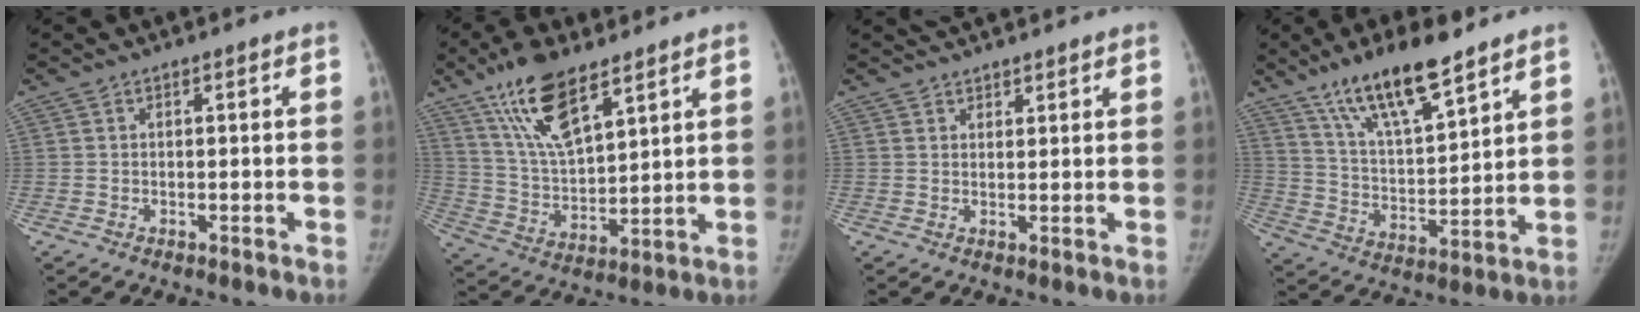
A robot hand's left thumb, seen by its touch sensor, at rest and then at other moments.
{"total": 14.6, "force": [9.3, 5.3, 9.9], "torque": [-0.165, -0.040, 0.186]}
{"total": 4.6, "force": [4.2, 1.5, 1.1], "torque": [0.011, 0.006, 0.064]}
{"total": 16.1, "force": [11.2, 4.2, 10.8], "torque": [-0.171, -0.058, 0.211]}